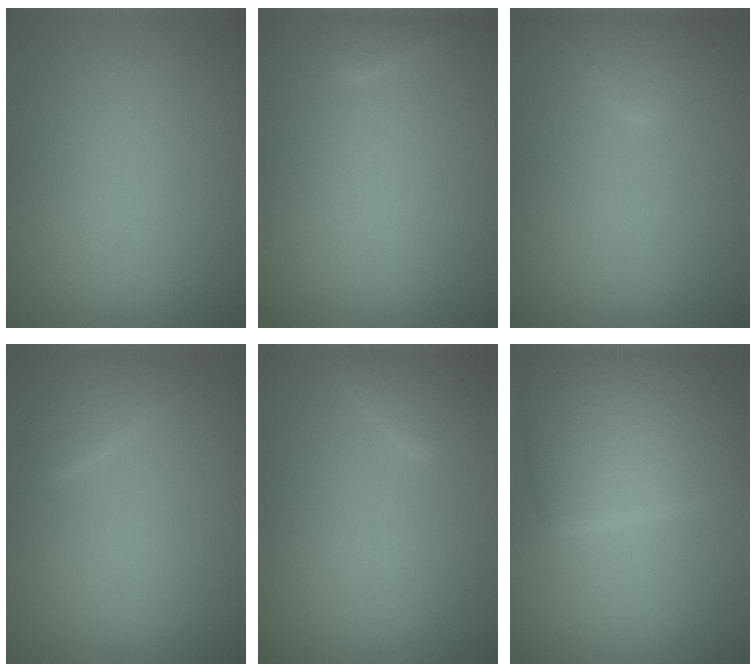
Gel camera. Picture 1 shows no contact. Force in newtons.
{"total": 0.9, "press": 0.9, "slide": 0.0}
{"total": 1.9, "press": 1.9, "slide": 0.1}
{"total": 1.8, "press": 1.8, "slide": 0.1}
{"total": 1.7, "press": 1.7, "slide": 0.2}
{"total": 6.6, "press": 6.6, "slide": 0.3}